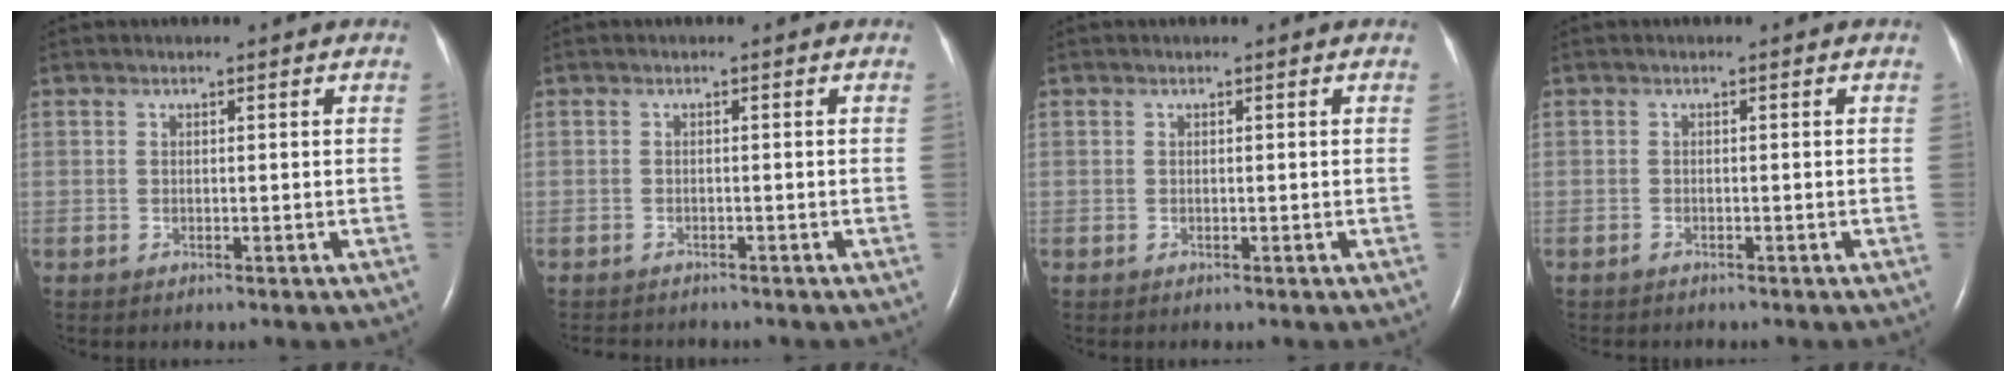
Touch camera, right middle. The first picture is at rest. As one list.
[{"total": 3.3, "force": [-2.9, 1.1, 0.9], "torque": [-0.013, -0.005, -0.037]}, {"total": 0.0}, {"total": 0.7, "force": [-0.6, 0.2, 0.1], "torque": [-0.011, -0.001, -0.011]}]